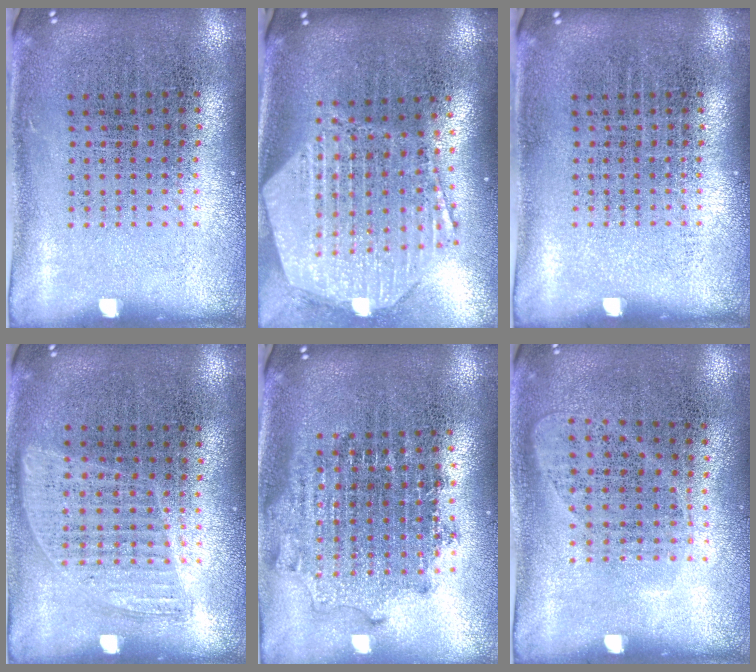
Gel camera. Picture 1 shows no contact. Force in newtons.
{"total": 3.0, "press": 2.4, "slide": 1.8}
{"total": 0.0}
{"total": 0.9, "press": 0.8, "slide": 0.4}
{"total": 1.8, "press": 1.5, "slide": 1.1}
{"total": 1.0, "press": 0.8, "slide": 0.5}